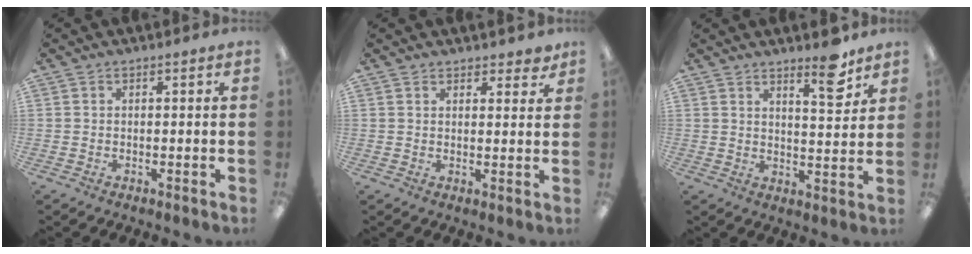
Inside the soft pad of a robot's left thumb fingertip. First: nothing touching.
{"total": 2.6, "force": [2.3, 1.1, 0.4], "torque": [0.005, -0.010, 0.040]}
{"total": 8.4, "force": [6.1, 2.2, 5.3], "torque": [-0.055, -0.044, 0.093]}